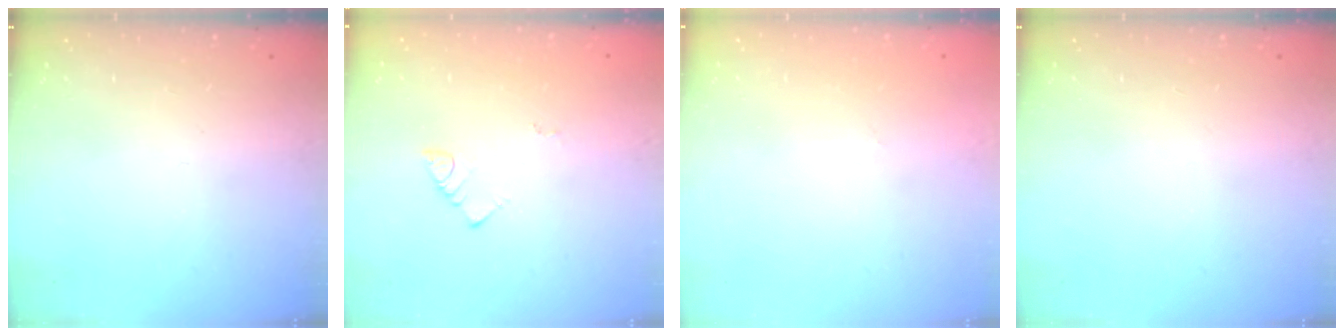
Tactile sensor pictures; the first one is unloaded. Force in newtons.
{"total": 2.7, "press": 2.7, "slide": 0.6}
{"total": 0.0}
{"total": 0.0}